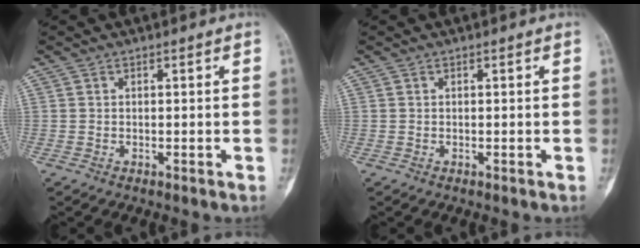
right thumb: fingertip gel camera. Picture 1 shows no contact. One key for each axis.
{"total": 0.0}